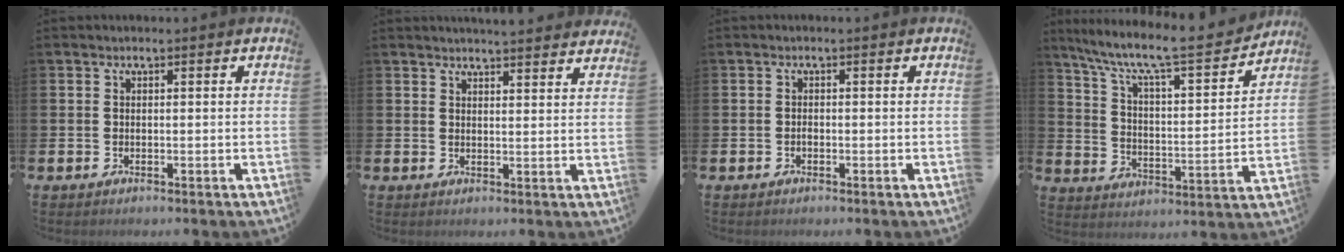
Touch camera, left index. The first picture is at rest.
{"total": 3.7, "force": [3.7, -0.2, -0.1], "torque": [-0.005, -0.022, 0.068]}
{"total": 0.5, "force": [-0.3, 0.4, 0.2], "torque": [-0.006, 0.001, -0.007]}
{"total": 8.9, "force": [7.8, 1.2, 3.9], "torque": [-0.104, -0.061, 0.126]}